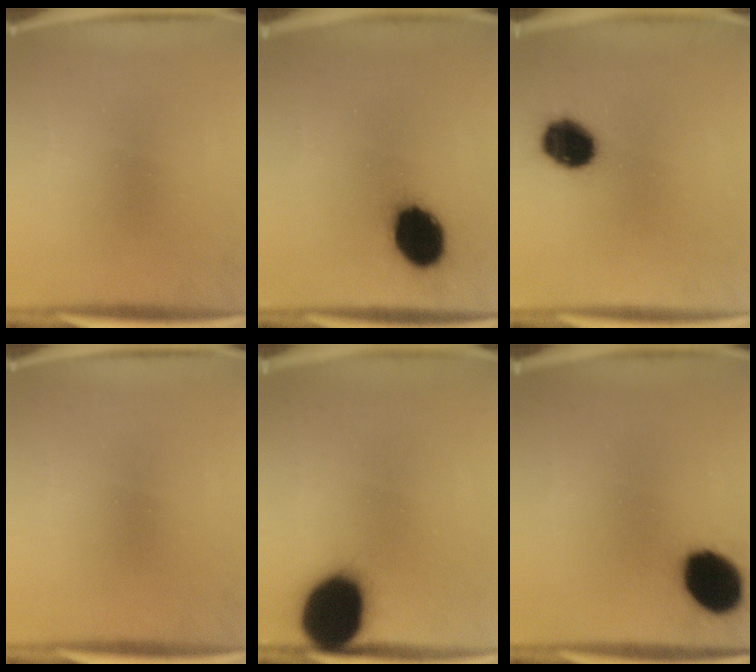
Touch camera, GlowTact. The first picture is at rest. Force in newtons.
{"total": 14.2}
{"total": 12.4}
{"total": 0.0}
{"total": 20.4}
{"total": 14.5}